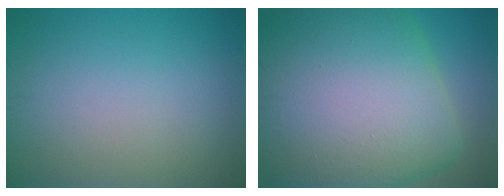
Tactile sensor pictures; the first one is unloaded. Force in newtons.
{"total": 16.8, "press": 16.8, "slide": 0.9}